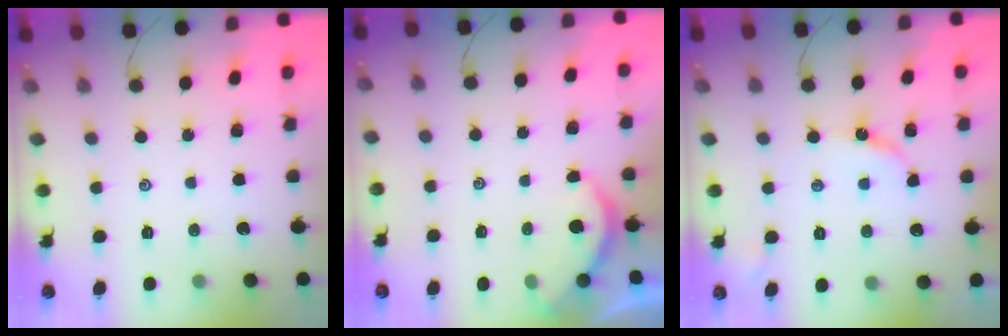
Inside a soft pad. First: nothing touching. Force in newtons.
{"total": 2.5, "press": 2.5, "slide": 0.4}
{"total": 5.9, "press": 5.8, "slide": 0.7}